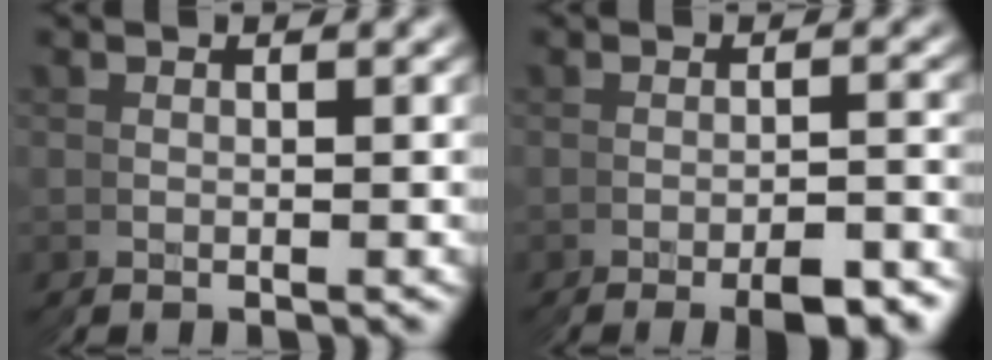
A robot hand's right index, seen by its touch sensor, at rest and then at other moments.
{"total": 2.8, "force": [-2.6, -0.5, 1.0], "torque": [-0.006, 0.008, -0.044]}